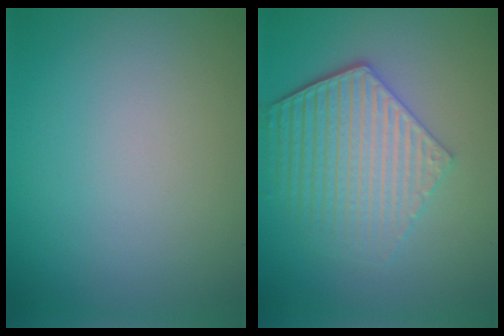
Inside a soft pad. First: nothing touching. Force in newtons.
{"total": 5.6, "press": 4.3, "slide": 3.6}